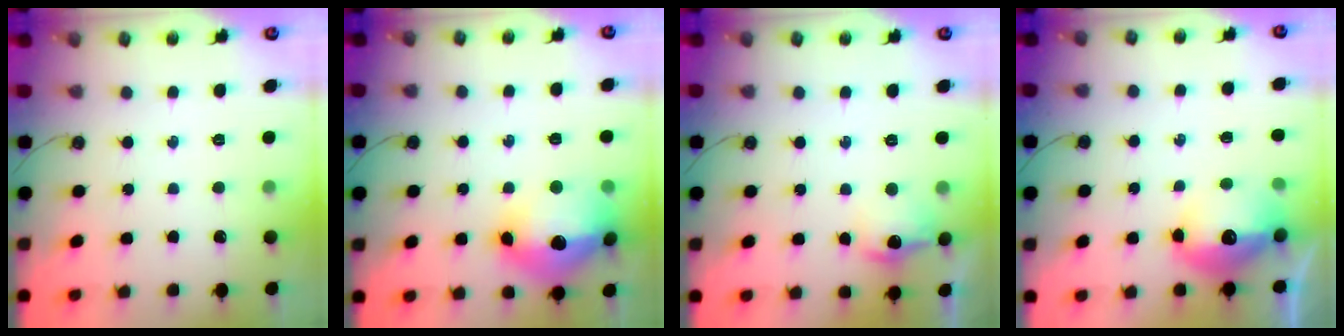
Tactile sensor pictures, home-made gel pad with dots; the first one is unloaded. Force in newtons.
{"total": 22.1, "press": 19.7, "slide": 10.2}
{"total": 10.5, "press": 10.4, "slide": 0.9}
{"total": 13.3, "press": 13.3, "slide": 1.5}